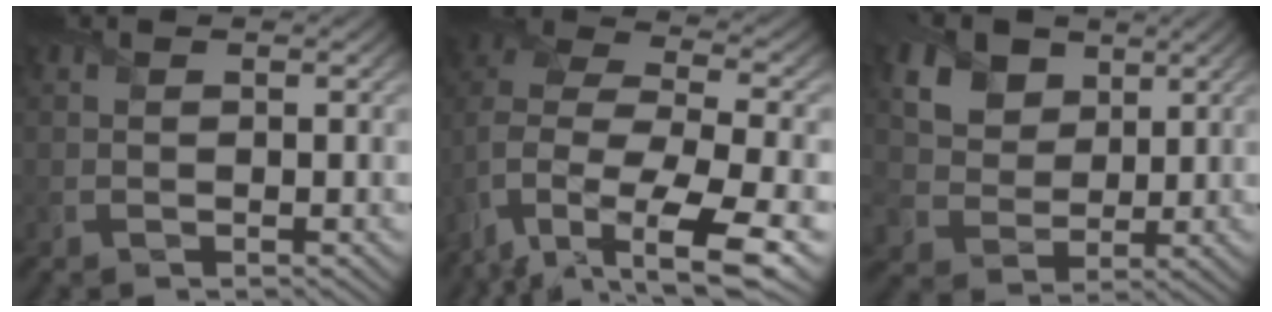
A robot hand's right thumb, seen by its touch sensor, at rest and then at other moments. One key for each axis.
{"total": 14.8, "fx": -7.3, "fy": 7.4, "fz": 10.6, "tx": -0.244, "ty": -0.025, "tz": -0.077}
{"total": 12.7, "fx": 6.5, "fy": 9.2, "fz": 5.8, "tx": -0.174, "ty": 0.007, "tz": 0.129}